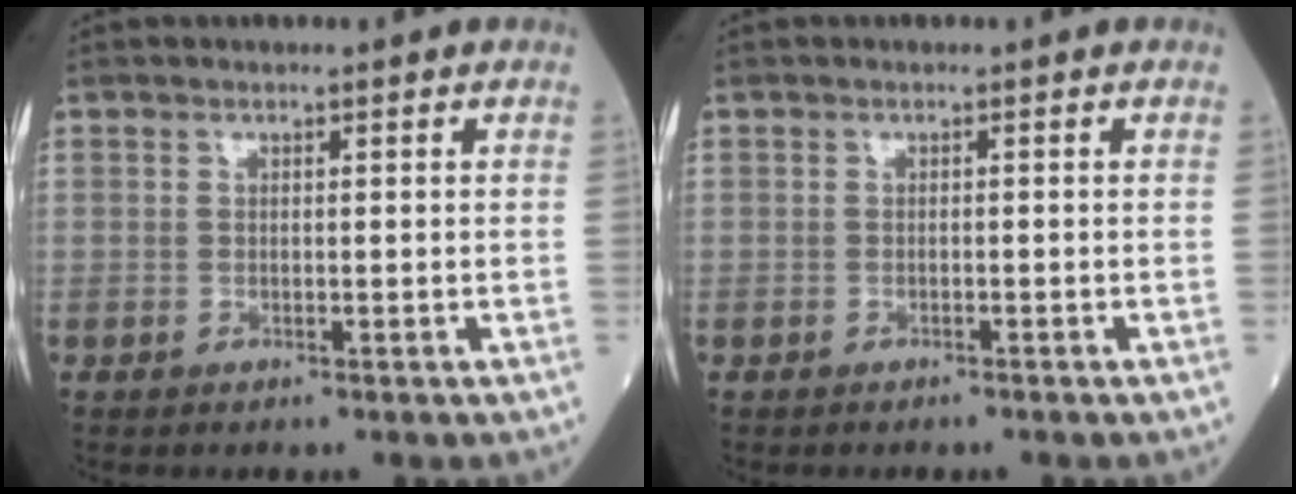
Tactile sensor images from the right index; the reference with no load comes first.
{"total": 0.0}